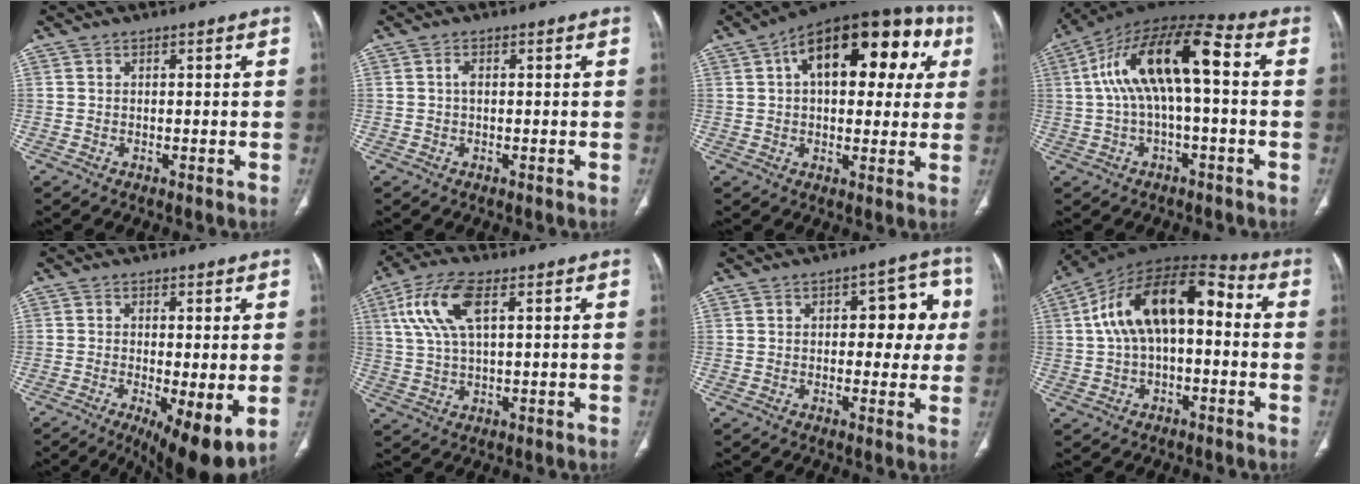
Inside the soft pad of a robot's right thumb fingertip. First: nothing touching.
{"total": 1.2, "force": [0.1, 0.6, 1.0], "torque": [-0.021, 0.002, 0.001]}
{"total": 23.4, "force": [7.3, 12.0, 18.8], "torque": [-0.235, 0.041, 0.100]}
{"total": 16.2, "force": [1.6, 6.2, 14.8], "torque": [-0.276, 0.051, 0.023]}
{"total": 10.7, "force": [-2.8, 3.1, 9.9], "torque": [-0.155, -0.024, -0.037]}
{"total": 10.6, "force": [3.8, 4.3, 8.9], "torque": [-0.198, 0.007, 0.076]}
{"total": 9.3, "force": [1.7, 5.0, 7.7], "torque": [-0.052, 0.015, 0.017]}
{"total": 18.1, "force": [1.9, 9.5, 15.3], "torque": [-0.253, 0.052, 0.022]}